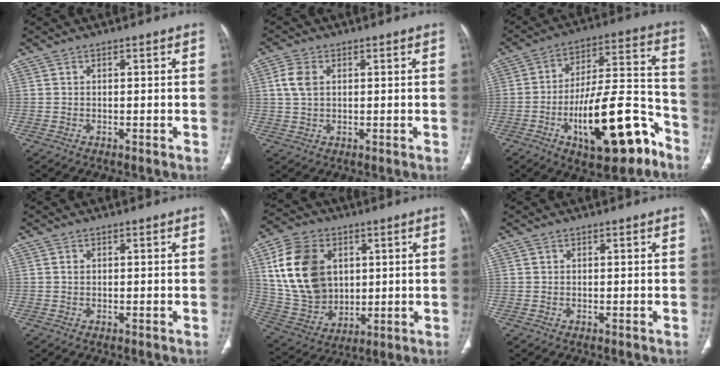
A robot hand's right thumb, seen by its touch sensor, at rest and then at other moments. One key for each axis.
{"total": 4.4, "fx": 1.1, "fy": 2.9, "fz": 3.2, "tx": -0.073, "ty": 0.005, "tz": 0.021}
{"total": 21.7, "fx": -10.5, "fy": 7.8, "fz": 17.3, "tx": -0.255, "ty": 0.075, "tz": -0.157}
{"total": 0.6, "fx": 0.1, "fy": 0.5, "fz": 0.4, "tx": -0.005, "ty": 0.003, "tz": 0.003}
{"total": 18.5, "fx": 4.7, "fy": 13.8, "fz": 11.4, "tx": -0.191, "ty": -0.005, "tz": 0.103}
{"total": 0.0}